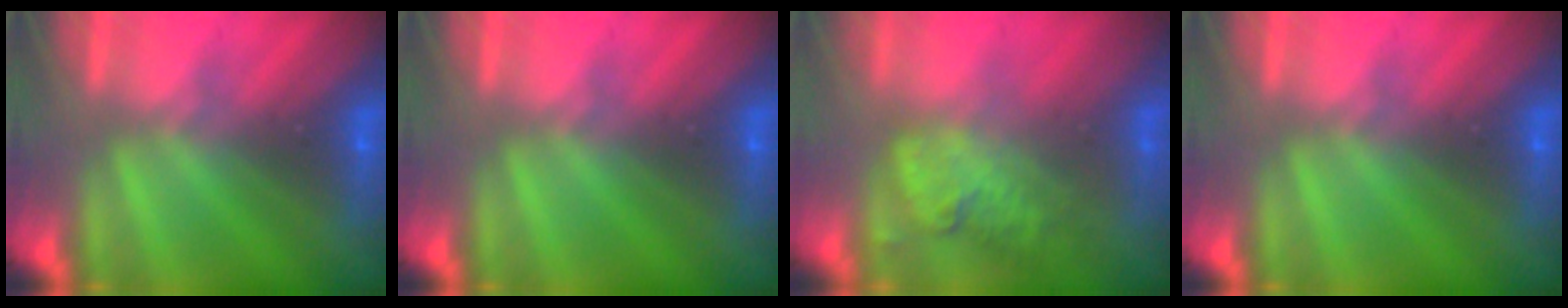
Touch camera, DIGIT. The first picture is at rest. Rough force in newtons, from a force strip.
{"total": 0.0}
{"total": 2.4}
{"total": 0.0}